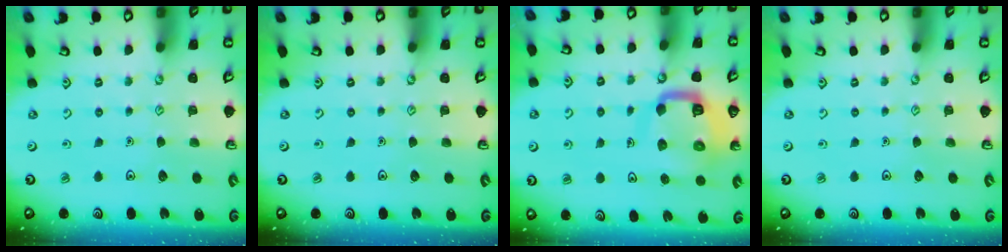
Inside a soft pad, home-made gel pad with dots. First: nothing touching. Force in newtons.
{"total": 0.0}
{"total": 12.5, "press": 12.4, "slide": 1.5}
{"total": 0.0}